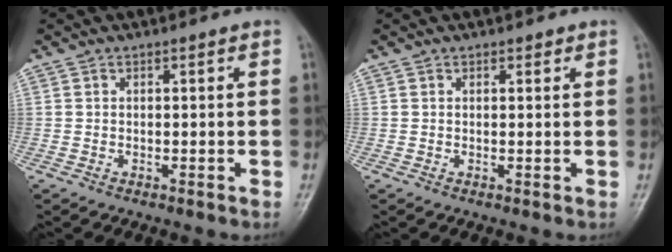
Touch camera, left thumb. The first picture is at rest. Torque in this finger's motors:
{"motor_torque": [-0.09, 0.00, -0.31, 0.01, 0.03]}